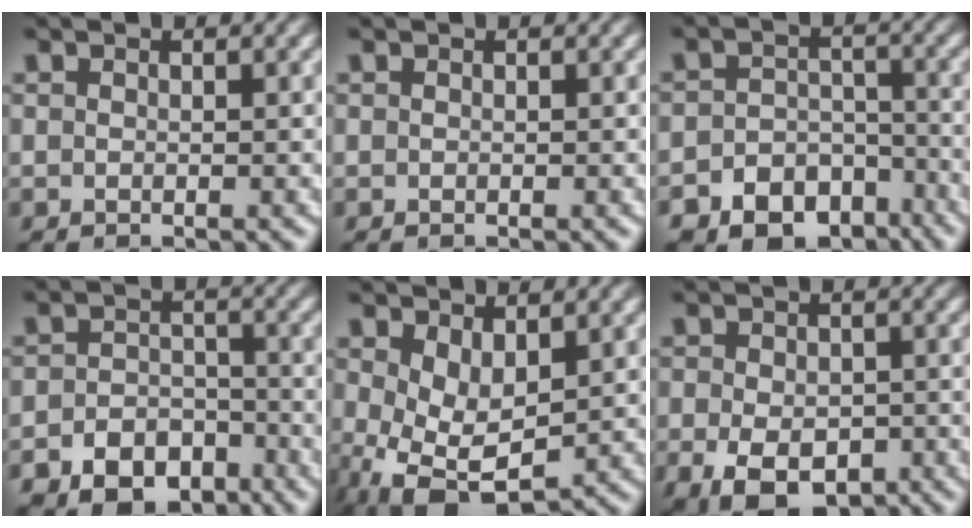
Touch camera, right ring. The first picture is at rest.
{"total": 0.0}
{"total": 9.1, "force": [-6.6, 5.8, 2.3], "torque": [-0.025, -0.027, -0.105]}
{"total": 7.4, "force": [-5.3, 4.8, 2.0], "torque": [-0.021, -0.022, -0.086]}
{"total": 7.6, "force": [-2.9, 5.3, 4.6], "torque": [-0.103, -0.059, -0.026]}
{"total": 6.8, "force": [-3.8, 4.0, 3.9], "torque": [-0.075, -0.045, -0.039]}